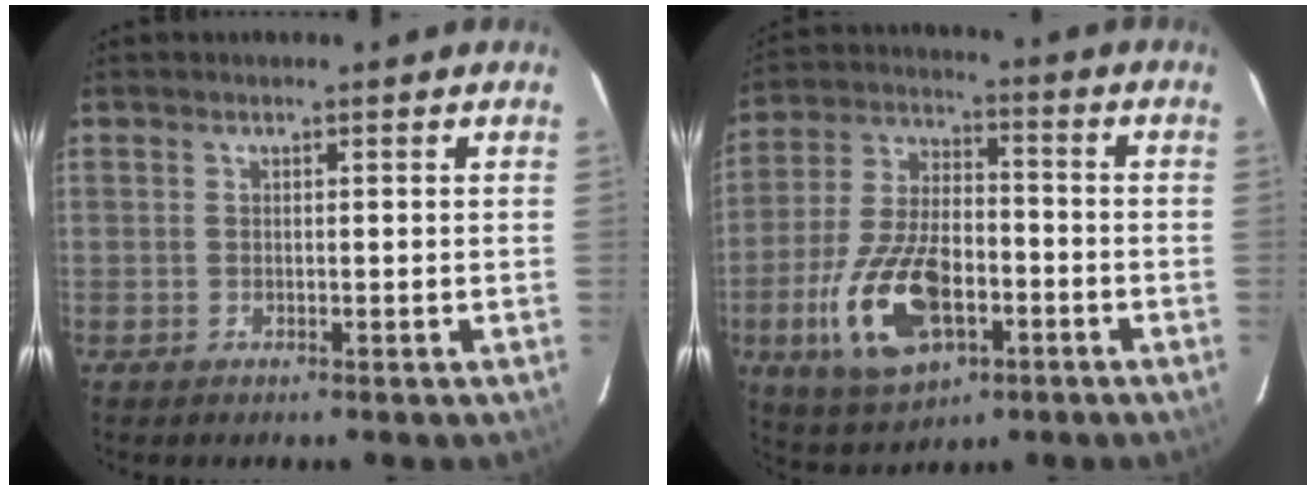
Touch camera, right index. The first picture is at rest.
{"total": 17.3, "force": [-6.4, 8.8, 13.4], "torque": [-0.290, -0.007, -0.103]}